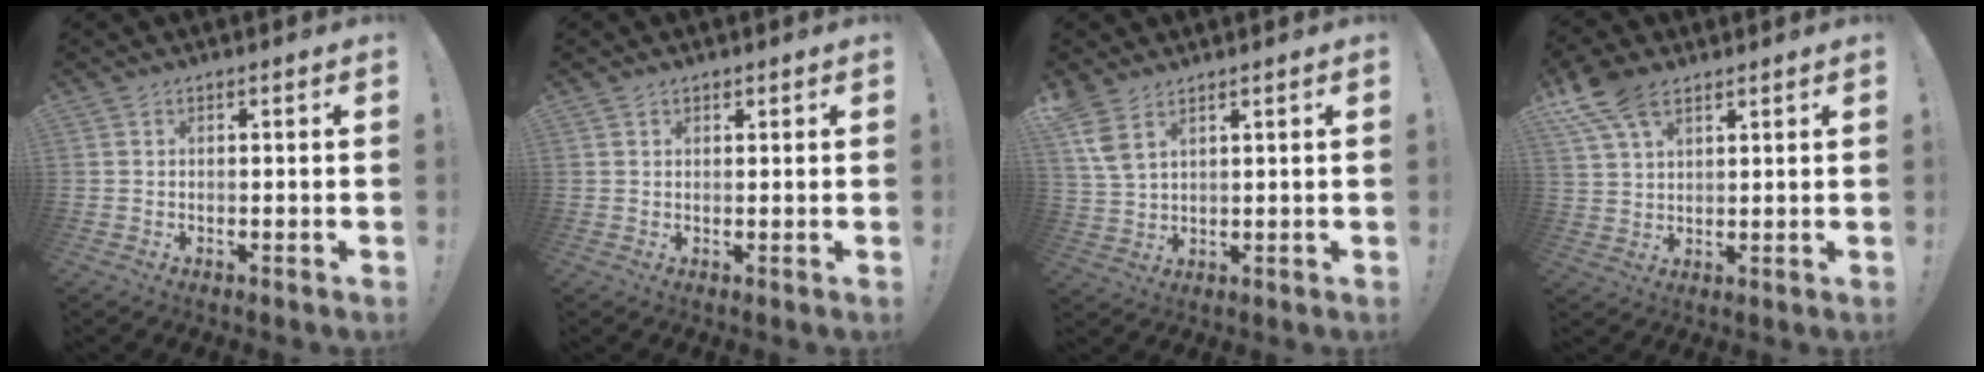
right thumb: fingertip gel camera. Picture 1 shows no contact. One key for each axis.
{"total": 1.1, "fx": 0.9, "fy": 0.6, "fz": 0.3, "tx": -0.003, "ty": -0.001, "tz": 0.016}
{"total": 6.7, "fx": 4.3, "fy": 2.9, "fz": 4.2, "tx": -0.083, "ty": -0.022, "tz": 0.082}
{"total": 10.1, "fx": 6.2, "fy": 5.2, "fz": 6.1, "tx": -0.117, "ty": -0.019, "tz": 0.119}